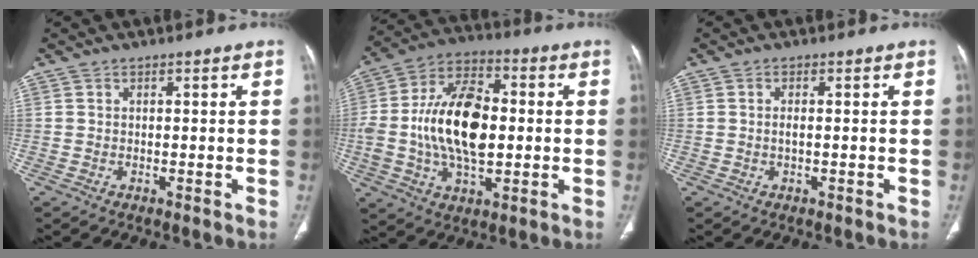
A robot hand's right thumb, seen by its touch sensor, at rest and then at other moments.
{"total": 18.6, "force": [-0.2, 10.4, 15.4], "torque": [-0.274, 0.021, -0.003]}
{"total": 1.2, "force": [0.0, 0.3, 1.2], "torque": [-0.027, -0.001, -0.003]}